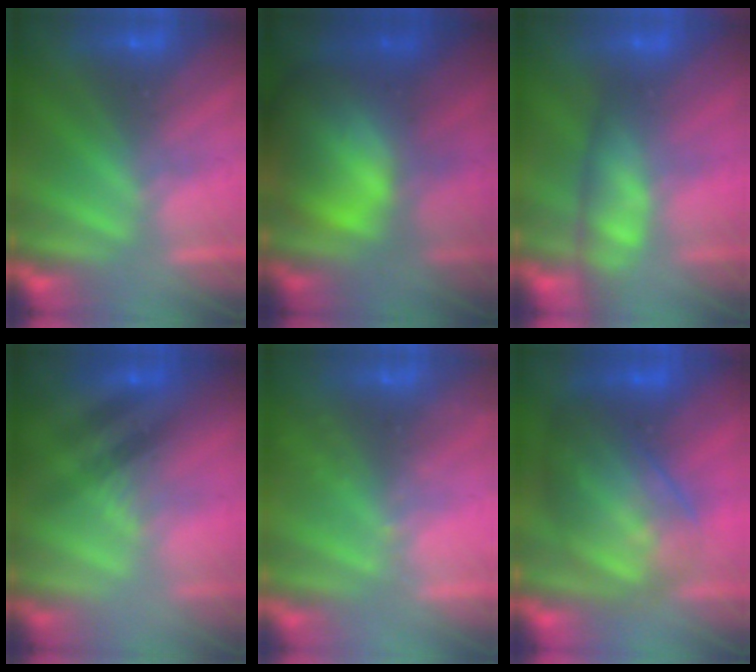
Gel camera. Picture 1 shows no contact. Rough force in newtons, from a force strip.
{"total": 11.8}
{"total": 4.9}
{"total": 2.3}
{"total": 2.3}
{"total": 7.4}